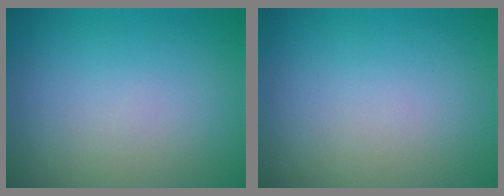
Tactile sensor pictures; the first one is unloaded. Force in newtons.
{"total": 0.0}